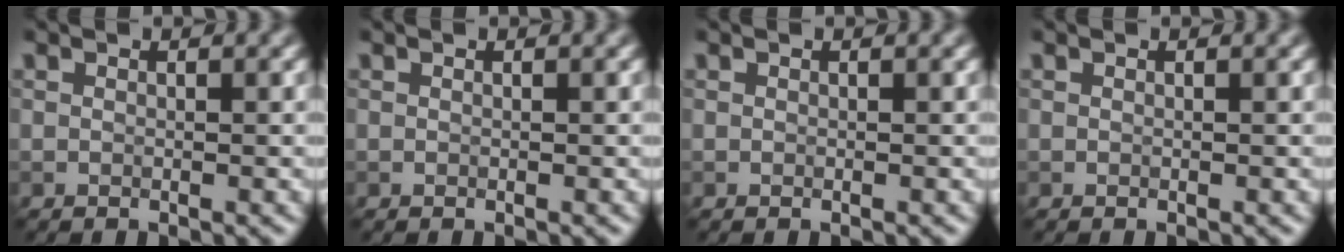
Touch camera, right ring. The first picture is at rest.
{"total": 0.0}
{"total": 0.0}
{"total": 0.0}